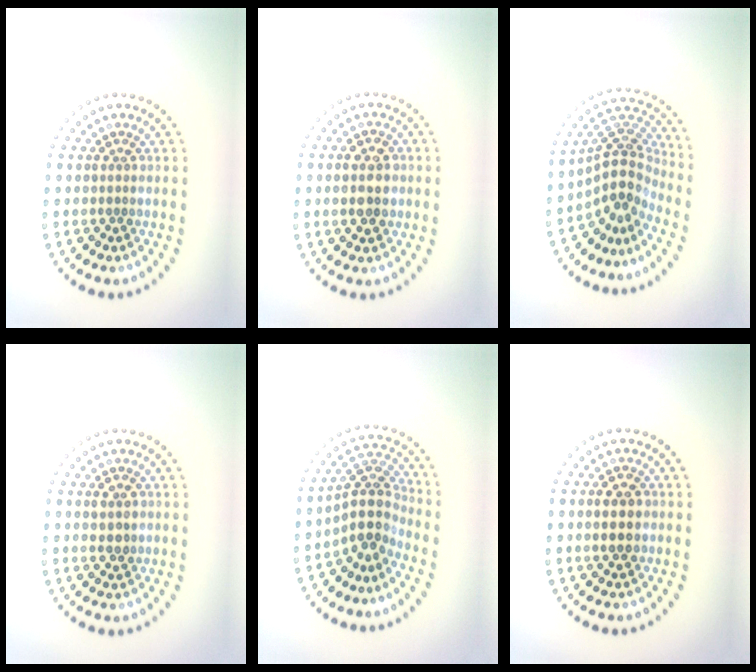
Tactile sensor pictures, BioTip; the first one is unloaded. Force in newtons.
{"total": 3.7, "press": 3.7, "slide": 0.4}
{"total": 4.3, "press": 3.0, "slide": 3.1}
{"total": 1.8, "press": 1.8, "slide": 0.0}
{"total": 3.8, "press": 2.8, "slide": 2.6}
{"total": 2.5, "press": 2.5, "slide": 0.1}